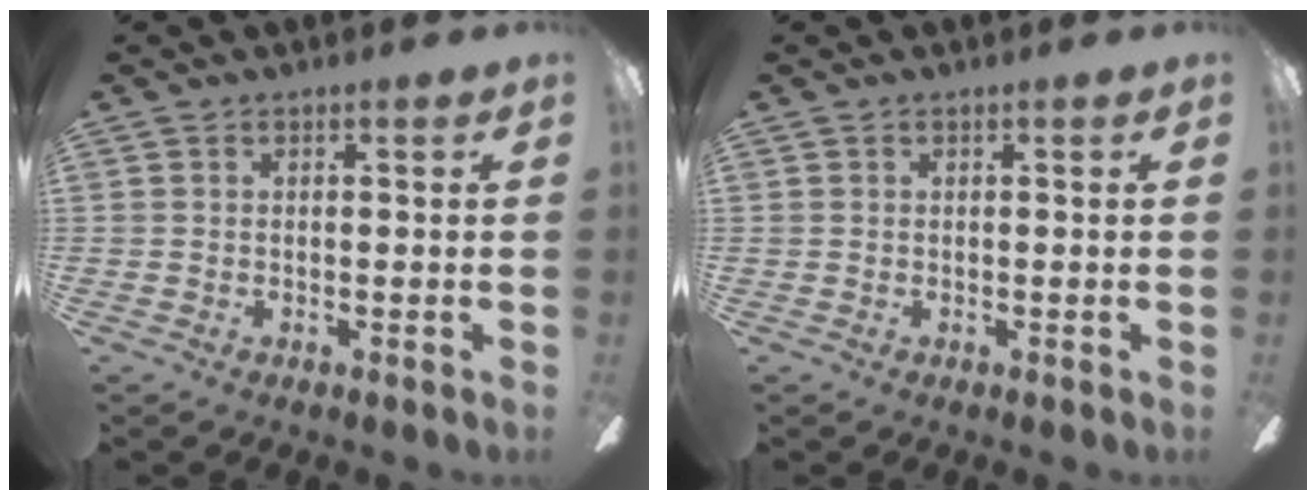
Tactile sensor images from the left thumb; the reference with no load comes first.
{"total": 0.0}